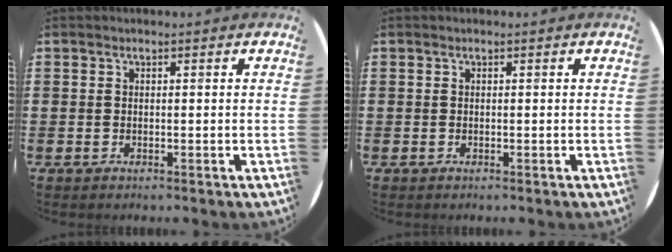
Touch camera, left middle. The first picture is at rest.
{"total": 0.0}